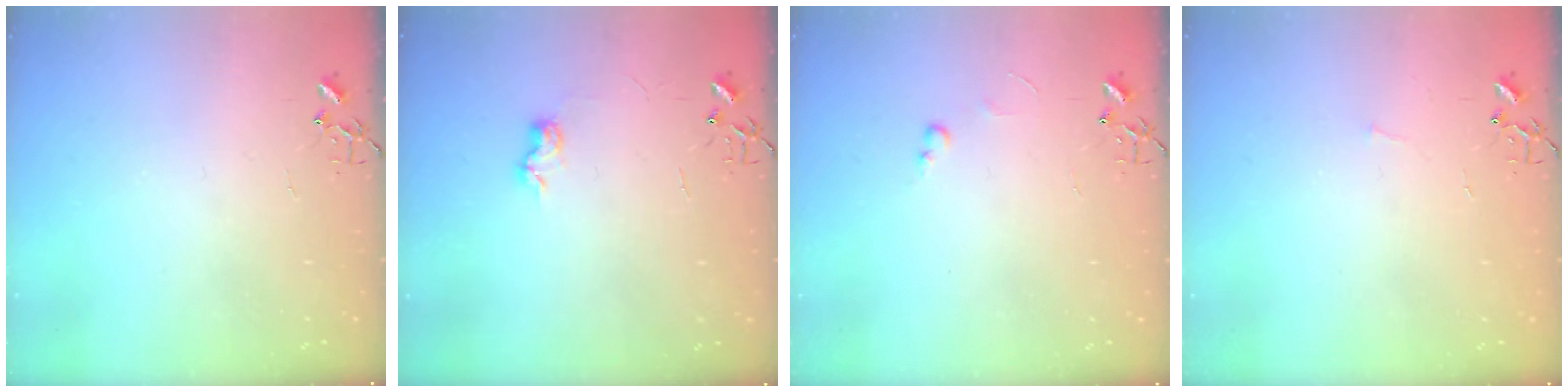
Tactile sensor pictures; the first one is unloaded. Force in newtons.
{"total": 6.7, "press": 6.7, "slide": 0.1}
{"total": 2.7, "press": 2.7, "slide": 0.4}
{"total": 2.8, "press": 2.8, "slide": 0.3}